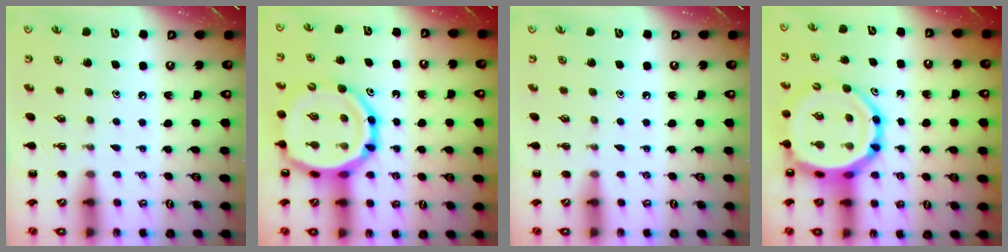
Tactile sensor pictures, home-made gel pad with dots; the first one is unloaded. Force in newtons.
{"total": 19.4, "press": 18.8, "slide": 4.5}
{"total": 0.0}
{"total": 14.4, "press": 13.8, "slide": 4.2}